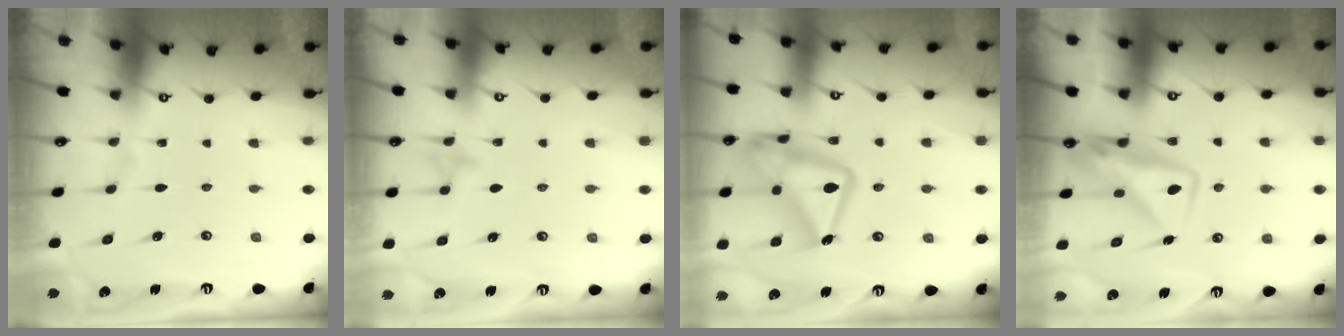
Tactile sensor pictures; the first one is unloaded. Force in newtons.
{"total": 7.6, "press": 7.5, "slide": 0.8}
{"total": 20.3, "press": 20.3, "slide": 1.4}
{"total": 11.4, "press": 11.4, "slide": 0.9}